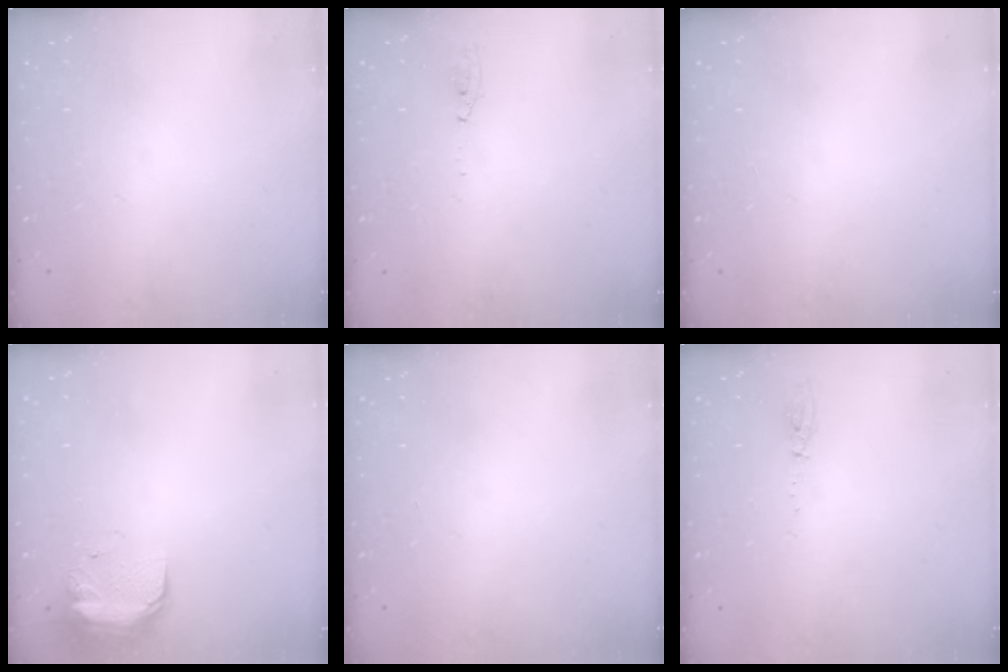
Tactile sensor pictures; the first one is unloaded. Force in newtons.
{"total": 4.3, "press": 4.1, "slide": 1.3}
{"total": 0.0}
{"total": 9.1, "press": 9.0, "slide": 1.5}
{"total": 0.0}
{"total": 4.8, "press": 4.7, "slide": 1.0}